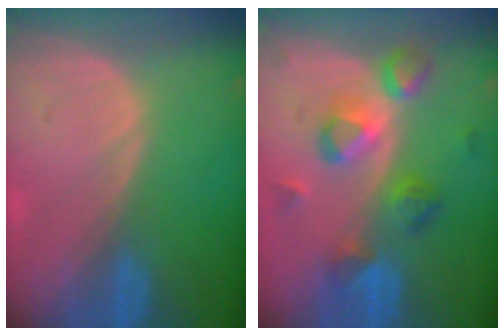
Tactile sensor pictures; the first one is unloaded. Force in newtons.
{"total": 7.6, "press": 7.6, "slide": 0.6}